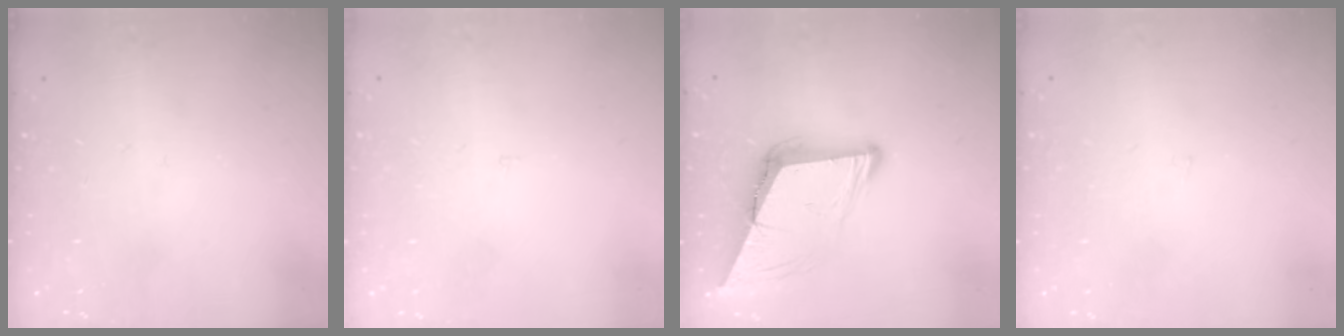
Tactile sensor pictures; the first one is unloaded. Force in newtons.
{"total": 1.8, "press": 1.8, "slide": 0.1}
{"total": 9.5, "press": 9.4, "slide": 1.6}
{"total": 0.9, "press": 0.9, "slide": 0.0}